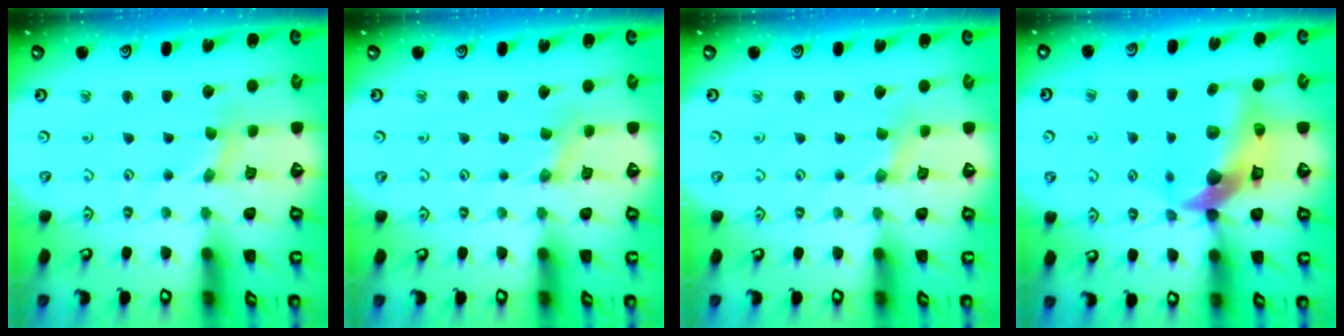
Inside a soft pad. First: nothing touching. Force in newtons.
{"total": 0.0}
{"total": 0.0}
{"total": 13.8, "press": 13.6, "slide": 2.0}